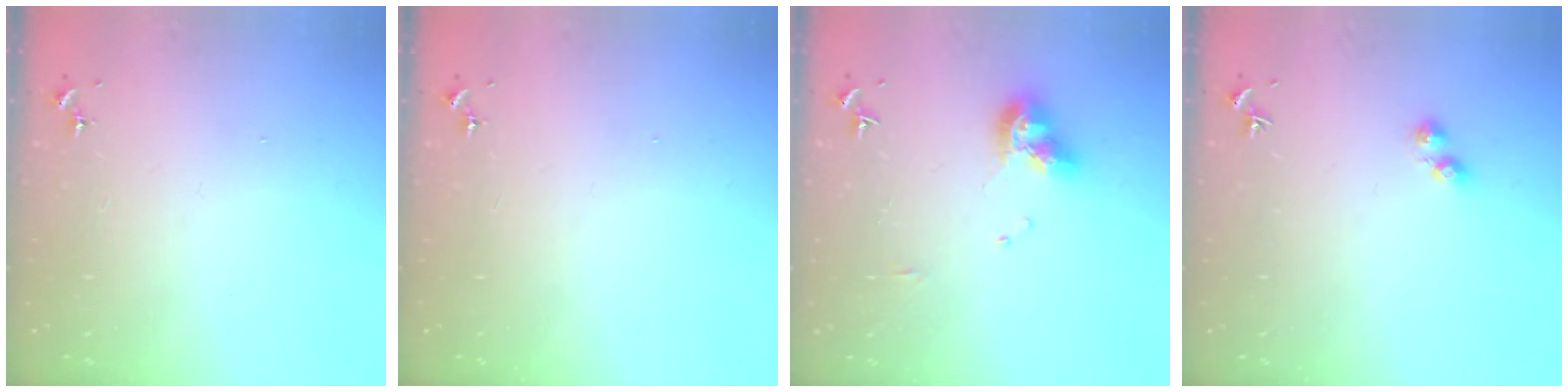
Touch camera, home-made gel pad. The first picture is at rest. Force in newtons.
{"total": 0.0}
{"total": 11.5, "press": 11.4, "slide": 1.3}
{"total": 2.5, "press": 2.4, "slide": 0.6}